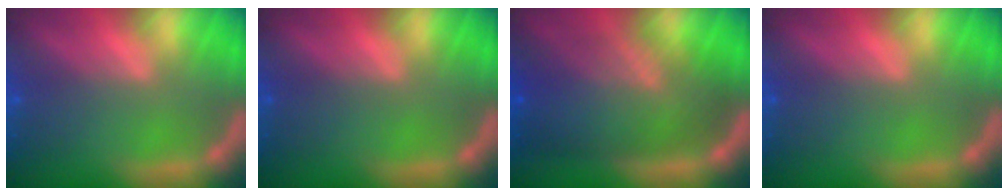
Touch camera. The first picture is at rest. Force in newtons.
{"total": 0.0}
{"total": 10.0}
{"total": 0.0}